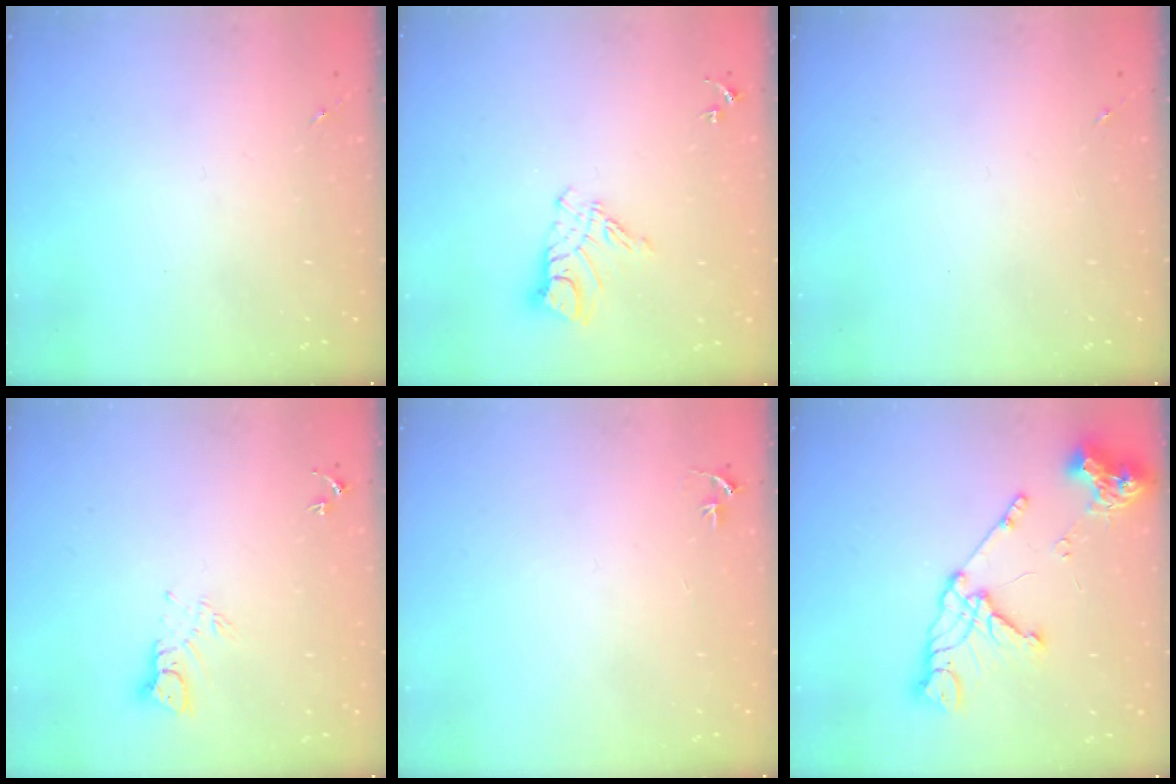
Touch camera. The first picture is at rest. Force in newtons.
{"total": 9.9, "press": 9.9, "slide": 0.8}
{"total": 0.0}
{"total": 4.9, "press": 4.8, "slide": 0.4}
{"total": 2.9, "press": 2.9, "slide": 0.2}
{"total": 16.8, "press": 16.7, "slide": 1.3}